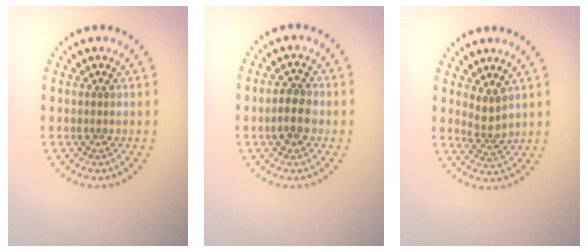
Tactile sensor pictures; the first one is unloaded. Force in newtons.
{"total": 2.3, "press": 2.2, "slide": 0.7}
{"total": 1.9, "press": 1.4, "slide": 1.3}